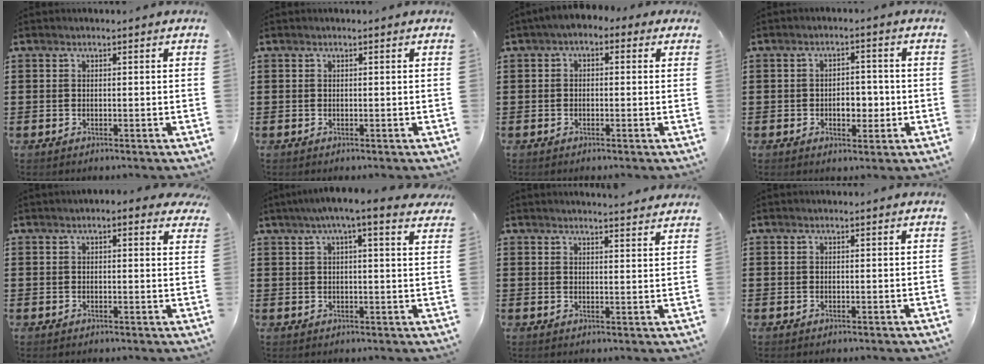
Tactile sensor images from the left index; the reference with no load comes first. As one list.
[{"total": 0.0}, {"total": 1.9, "force": [-1.2, 1.0, 1.1], "torque": [-0.028, 0.006, -0.028]}, {"total": 4.5, "force": [-1.0, 2.7, 3.5], "torque": [-0.052, 0.000, -0.026]}, {"total": 1.3, "force": [0.7, 0.8, 0.7], "torque": [-0.017, 0.008, 0.009]}, {"total": 4.8, "force": [3.2, 0.6, 3.5], "torque": [-0.069, -0.003, 0.053]}, {"total": 2.5, "force": [2.5, -0.3, 0.2], "torque": [-0.011, -0.008, 0.049]}, {"total": 0.0}]